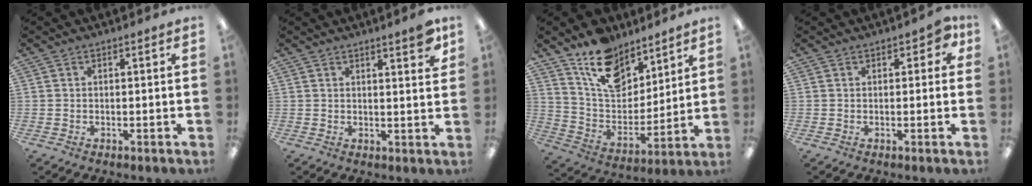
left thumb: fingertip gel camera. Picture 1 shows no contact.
{"total": 4.7, "force": [3.4, 0.7, 3.2], "torque": [-0.038, -0.020, 0.053]}
{"total": 15.6, "force": [11.4, 8.5, 6.5], "torque": [-0.123, -0.067, 0.212]}
{"total": 3.7, "force": [1.5, 2.2, 2.7], "torque": [-0.029, 0.000, 0.022]}